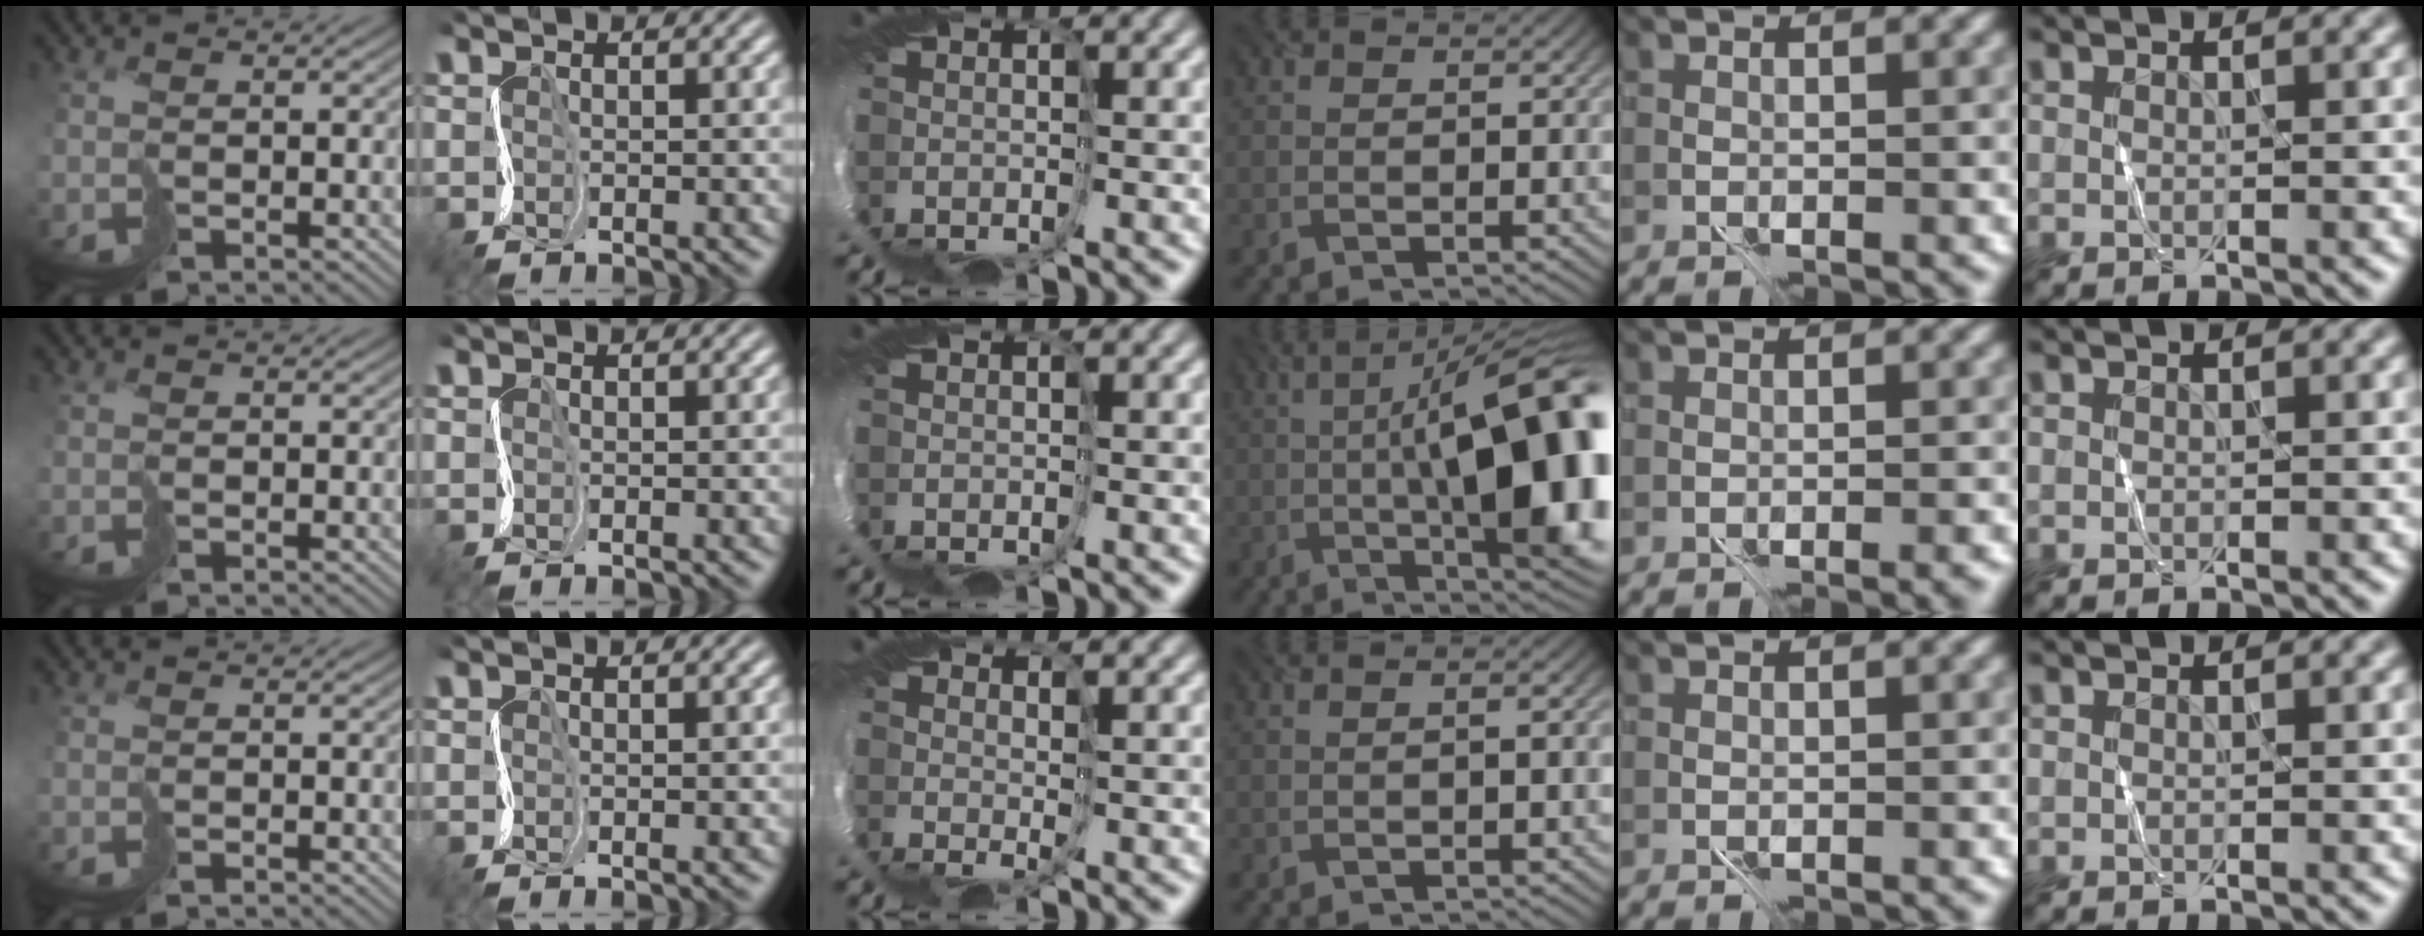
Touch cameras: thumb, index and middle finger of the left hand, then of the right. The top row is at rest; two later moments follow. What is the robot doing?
{"motion": "cut", "object": "paper bag"}